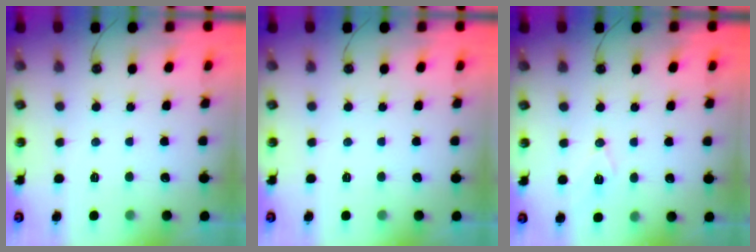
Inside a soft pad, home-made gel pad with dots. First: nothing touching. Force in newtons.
{"total": 0.0}
{"total": 7.1, "press": 6.1, "slide": 3.7}